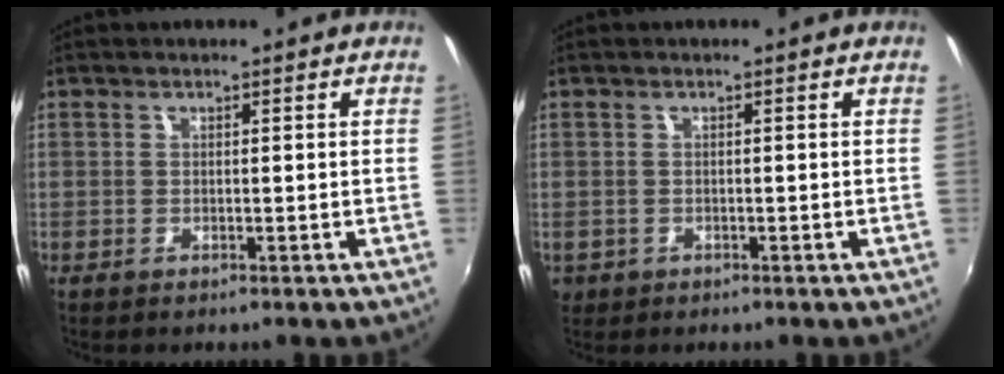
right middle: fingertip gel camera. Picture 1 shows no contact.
{"total": 2.3, "force": [-0.6, 2.0, 0.8], "torque": [-0.020, -0.004, -0.006]}